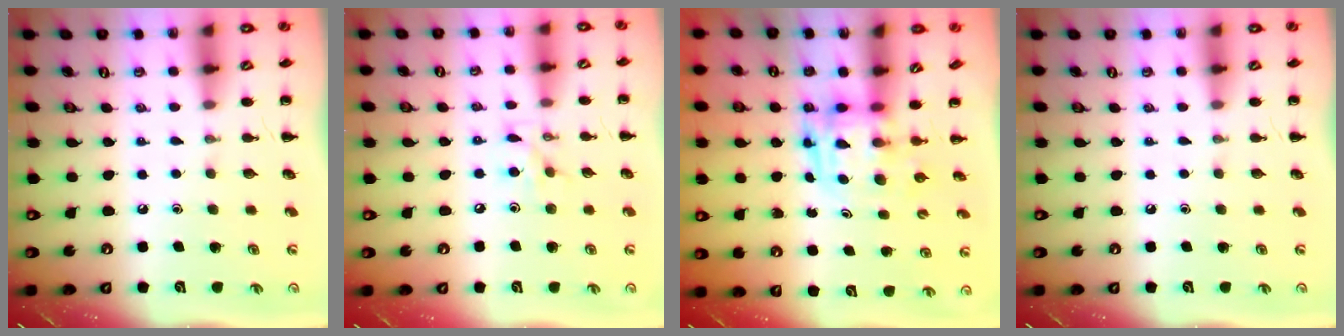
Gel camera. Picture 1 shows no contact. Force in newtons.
{"total": 5.9, "press": 5.8, "slide": 1.0}
{"total": 3.8, "press": 3.7, "slide": 0.7}
{"total": 0.0}